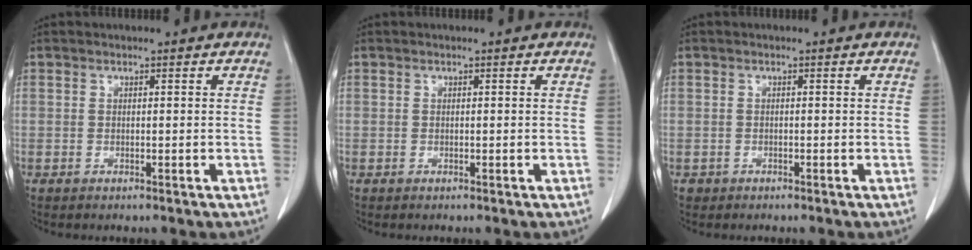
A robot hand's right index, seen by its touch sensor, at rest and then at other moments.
{"total": 0.0}
{"total": 0.8, "force": [-0.5, 0.7, -0.1], "torque": [-0.008, 0.004, -0.007]}